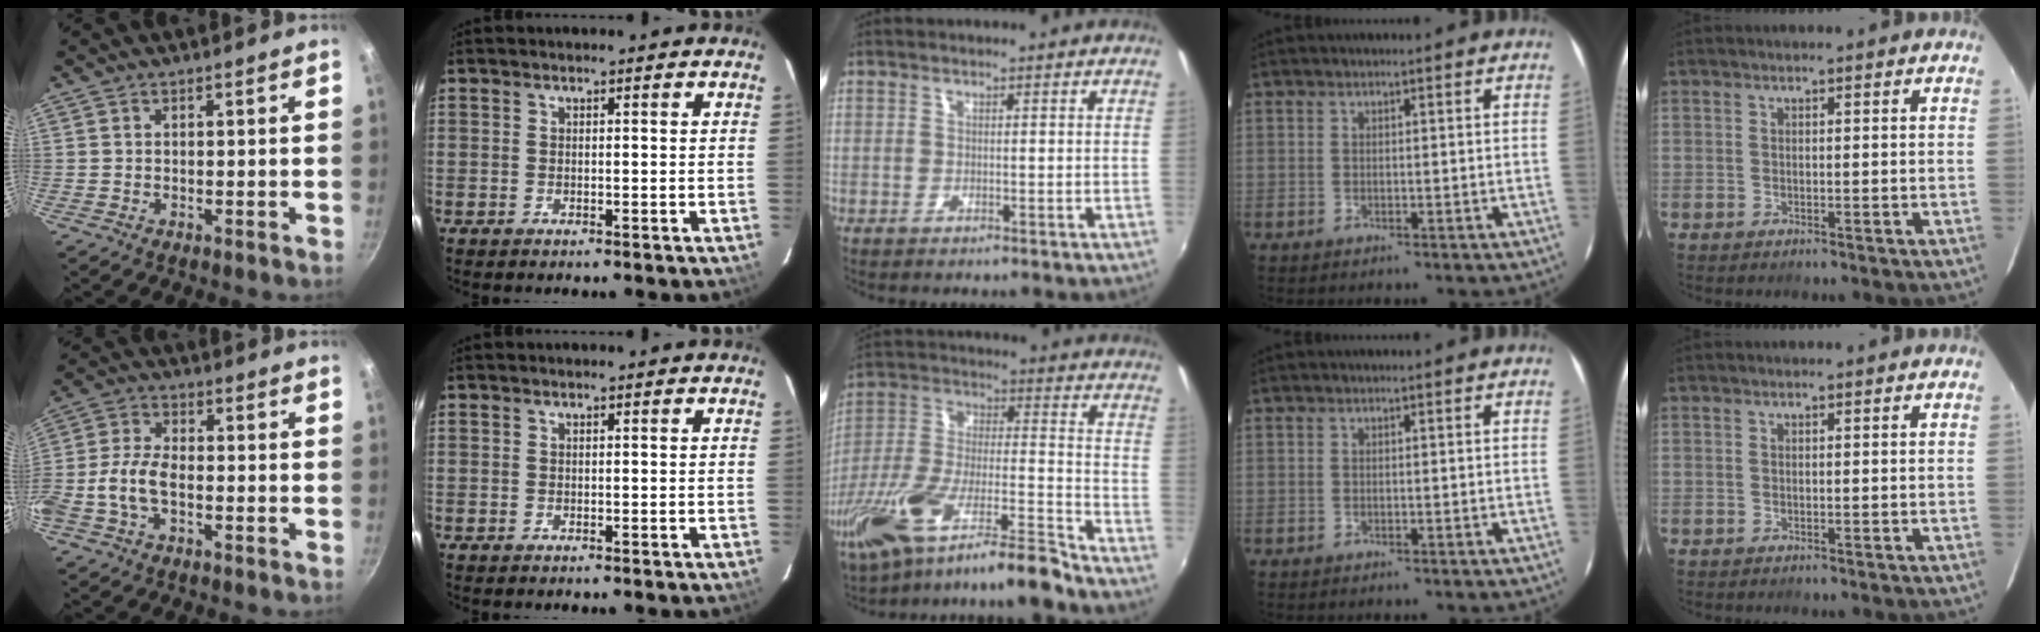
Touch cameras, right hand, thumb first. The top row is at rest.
{"thumb": {"total": 7.7, "force": [-2.2, 4.2, 6.0], "torque": [-0.124, 0.027, -0.056]}, "middle": {"total": 17.1, "force": [-13.8, 0.8, 10.0], "torque": [-0.198, -0.020, -0.253]}}